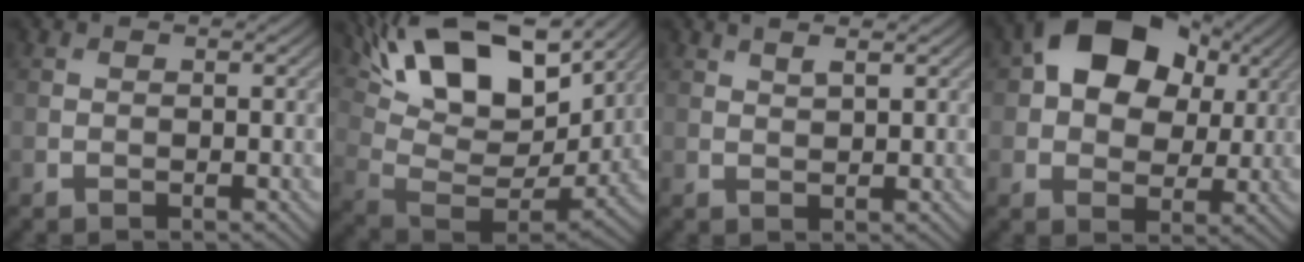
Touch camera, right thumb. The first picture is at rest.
{"total": 18.3, "force": [9.9, 8.4, 12.8], "torque": [-0.250, 0.029, 0.156]}
{"total": 1.6, "force": [1.2, 0.3, 1.0], "torque": [-0.020, -0.003, 0.027]}
{"total": 14.5, "force": [5.1, 10.2, 9.0], "torque": [-0.172, 0.037, 0.076]}